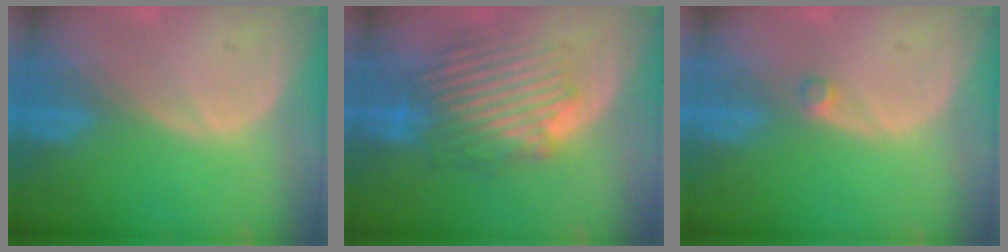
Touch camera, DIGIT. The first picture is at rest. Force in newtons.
{"total": 8.5, "press": 8.1, "slide": 2.6}
{"total": 1.1, "press": 1.0, "slide": 0.6}